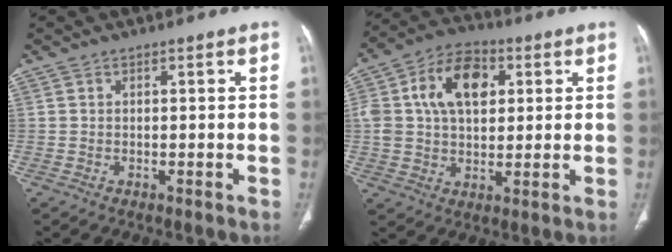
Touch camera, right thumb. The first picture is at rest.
{"total": 14.3, "force": [3.7, 9.4, 10.1], "torque": [-0.161, 0.010, 0.061]}